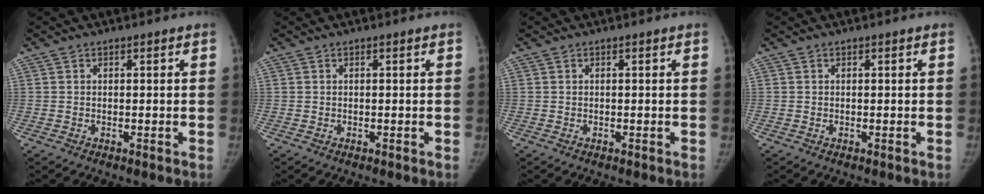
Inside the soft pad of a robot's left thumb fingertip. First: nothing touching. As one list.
[{"total": 0.0}, {"total": 0.0}, {"total": 0.0}]